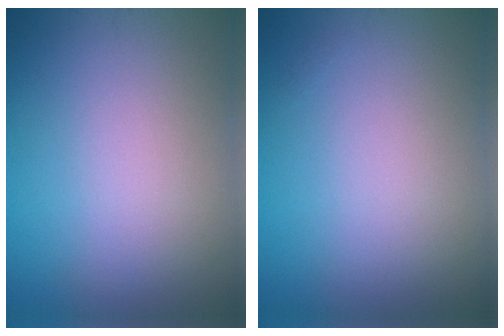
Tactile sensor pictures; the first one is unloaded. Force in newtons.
{"total": 0.0}